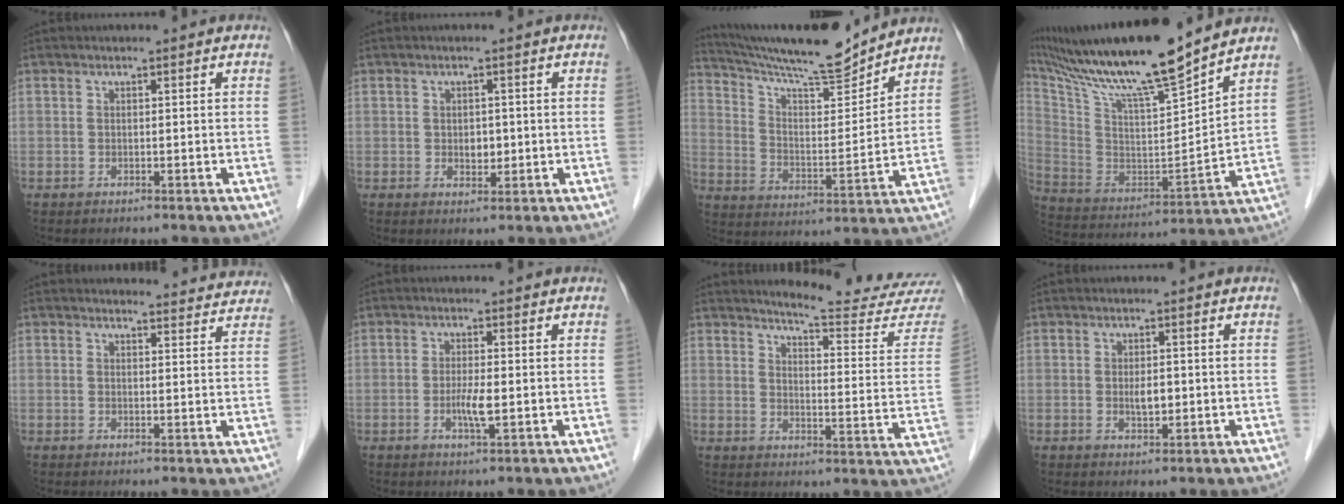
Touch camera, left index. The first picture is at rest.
{"total": 2.0, "force": [-0.3, 1.4, 1.5], "torque": [-0.023, -0.003, -0.001]}
{"total": 16.2, "force": [15.1, 0.9, 5.9], "torque": [-0.106, -0.009, 0.248]}
{"total": 21.5, "force": [17.8, 0.0, 12.0], "torque": [-0.219, -0.013, 0.314]}
{"total": 10.0, "force": [9.8, 1.8, 0.7], "torque": [0.024, -0.015, 0.085]}
{"total": 2.9, "force": [-0.8, 0.2, 2.8], "torque": [-0.058, -0.008, -0.014]}
{"total": 16.8, "force": [16.3, -0.4, 3.8], "torque": [-0.046, -0.123, 0.181]}
{"total": 2.1, "force": [-0.3, 0.8, 1.9], "torque": [-0.037, -0.004, -0.003]}